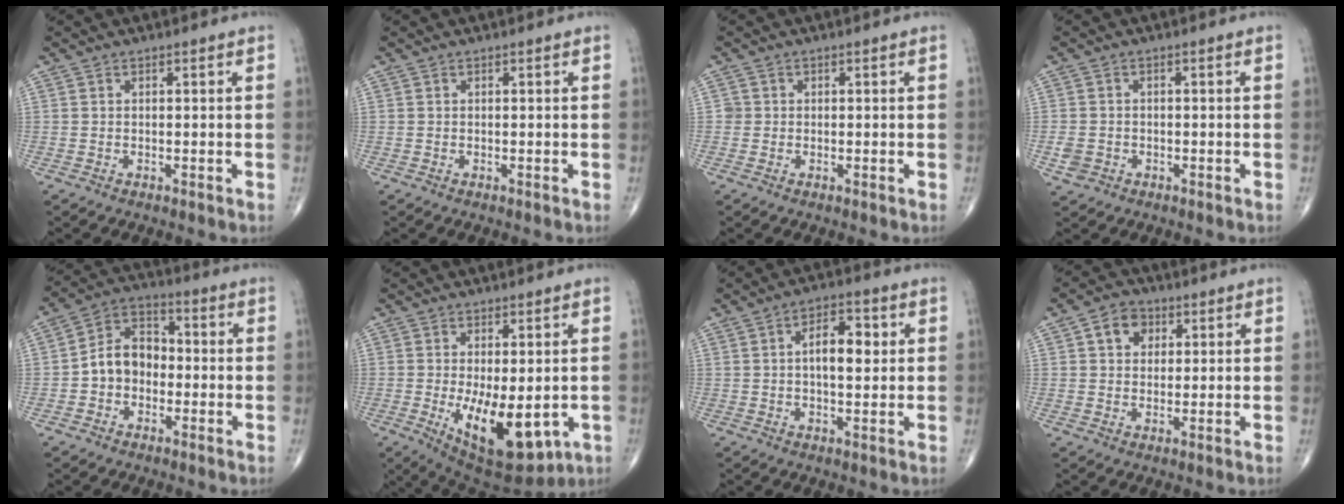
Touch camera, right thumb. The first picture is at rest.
{"total": 0.0}
{"total": 1.2, "force": [0.0, 1.2, 0.0], "torque": [0.008, 0.005, -0.003]}
{"total": 3.1, "force": [-1.1, 2.5, 1.3], "torque": [-0.026, 0.004, -0.017]}
{"total": 9.1, "force": [-1.3, 7.0, 5.7], "torque": [-0.075, 0.038, -0.039]}
{"total": 14.2, "force": [-3.0, 6.4, 12.3], "torque": [-0.178, -0.024, -0.023]}
{"total": 7.3, "force": [1.0, 3.6, 6.2], "torque": [-0.085, 0.007, 0.010]}
{"total": 5.6, "force": [1.8, 4.4, 2.9], "torque": [-0.025, 0.003, 0.026]}